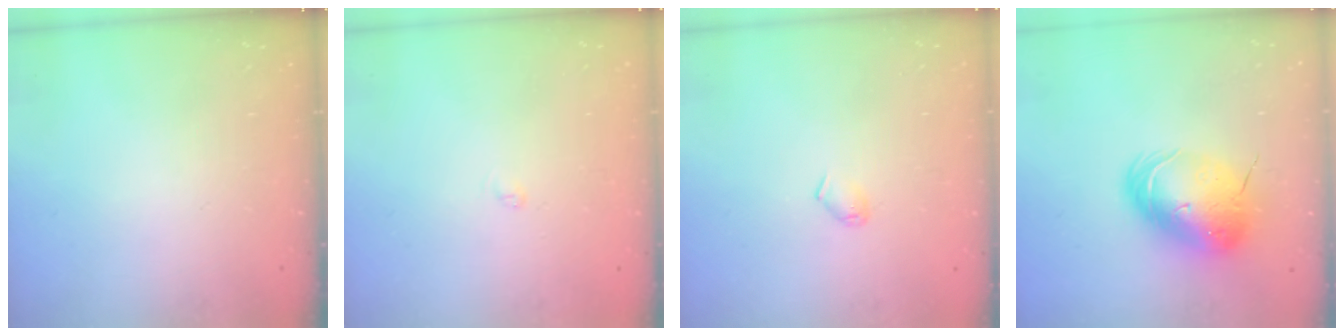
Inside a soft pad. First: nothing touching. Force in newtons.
{"total": 1.9, "press": 1.9, "slide": 0.3}
{"total": 4.5, "press": 4.4, "slide": 0.8}
{"total": 13.7, "press": 13.4, "slide": 2.6}